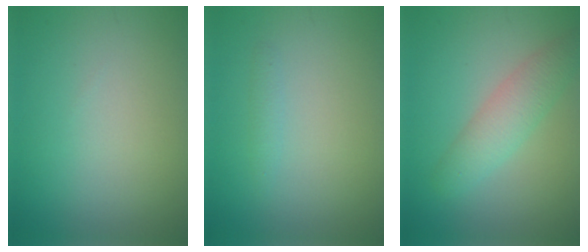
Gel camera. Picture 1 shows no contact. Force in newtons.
{"total": 0.8, "press": 0.8, "slide": 0.1}
{"total": 3.6, "press": 3.6, "slide": 0.1}